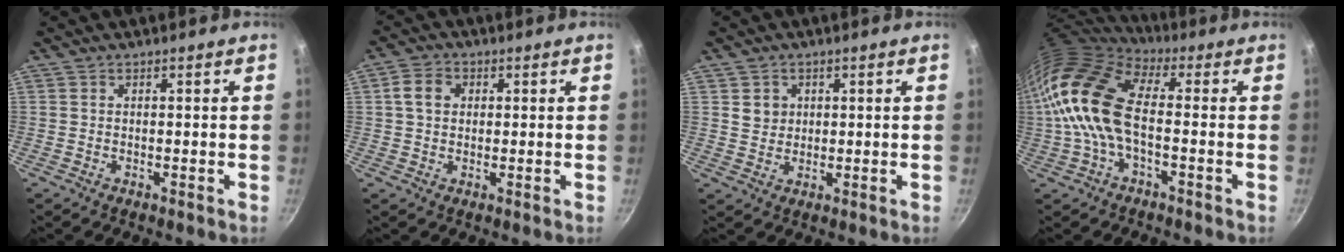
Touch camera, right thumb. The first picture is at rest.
{"total": 4.9, "force": [1.0, 3.9, 2.8], "torque": [-0.039, 0.007, 0.012]}
{"total": 3.5, "force": [0.9, 3.2, 1.1], "torque": [-0.001, 0.002, 0.018]}
{"total": 16.1, "force": [-0.9, 8.5, 13.6], "torque": [-0.251, 0.024, -0.030]}